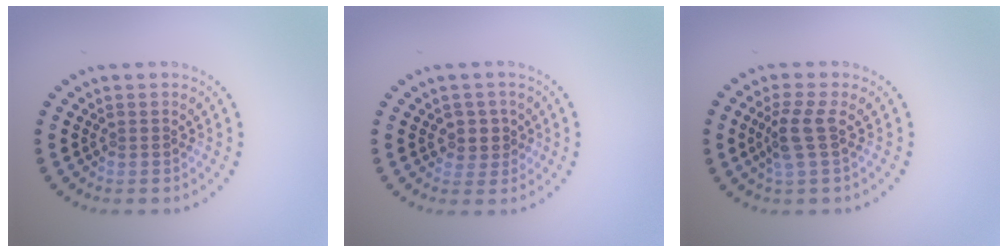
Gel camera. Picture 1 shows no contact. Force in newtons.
{"total": 2.0, "press": 1.7, "slide": 1.1}
{"total": 2.6, "press": 2.1, "slide": 1.6}